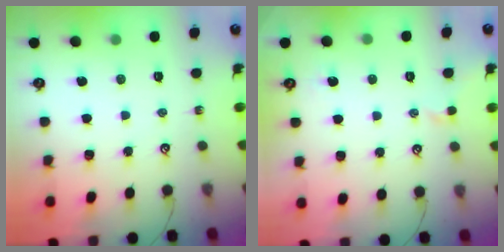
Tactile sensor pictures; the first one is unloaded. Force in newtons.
{"total": 1.8, "press": 1.7, "slide": 0.6}